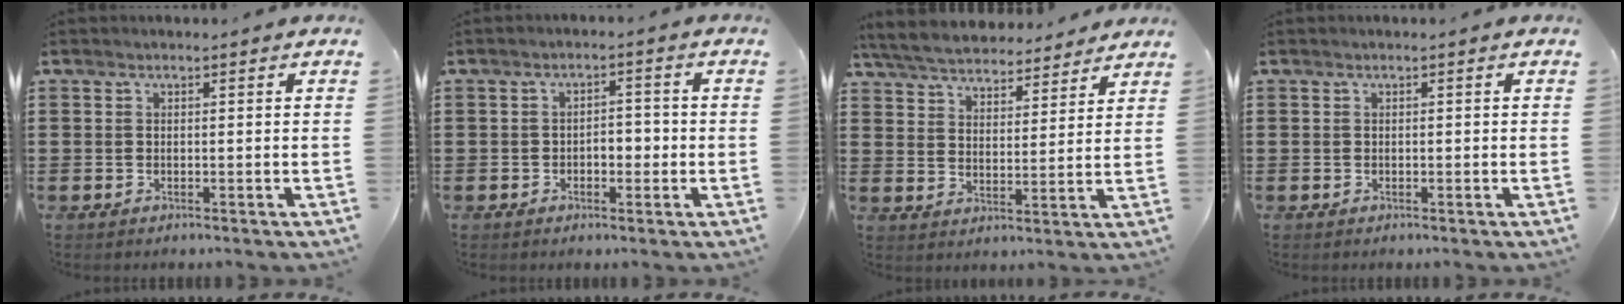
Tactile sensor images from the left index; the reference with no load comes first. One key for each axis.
{"total": 3.0, "fx": -1.0, "fy": 1.7, "fz": 2.2, "tx": -0.037, "ty": 0.001, "tz": -0.025}
{"total": 5.7, "fx": 5.5, "fy": 0.9, "fz": 1.0, "tx": -0.048, "ty": -0.029, "tz": 0.097}
{"total": 0.0}